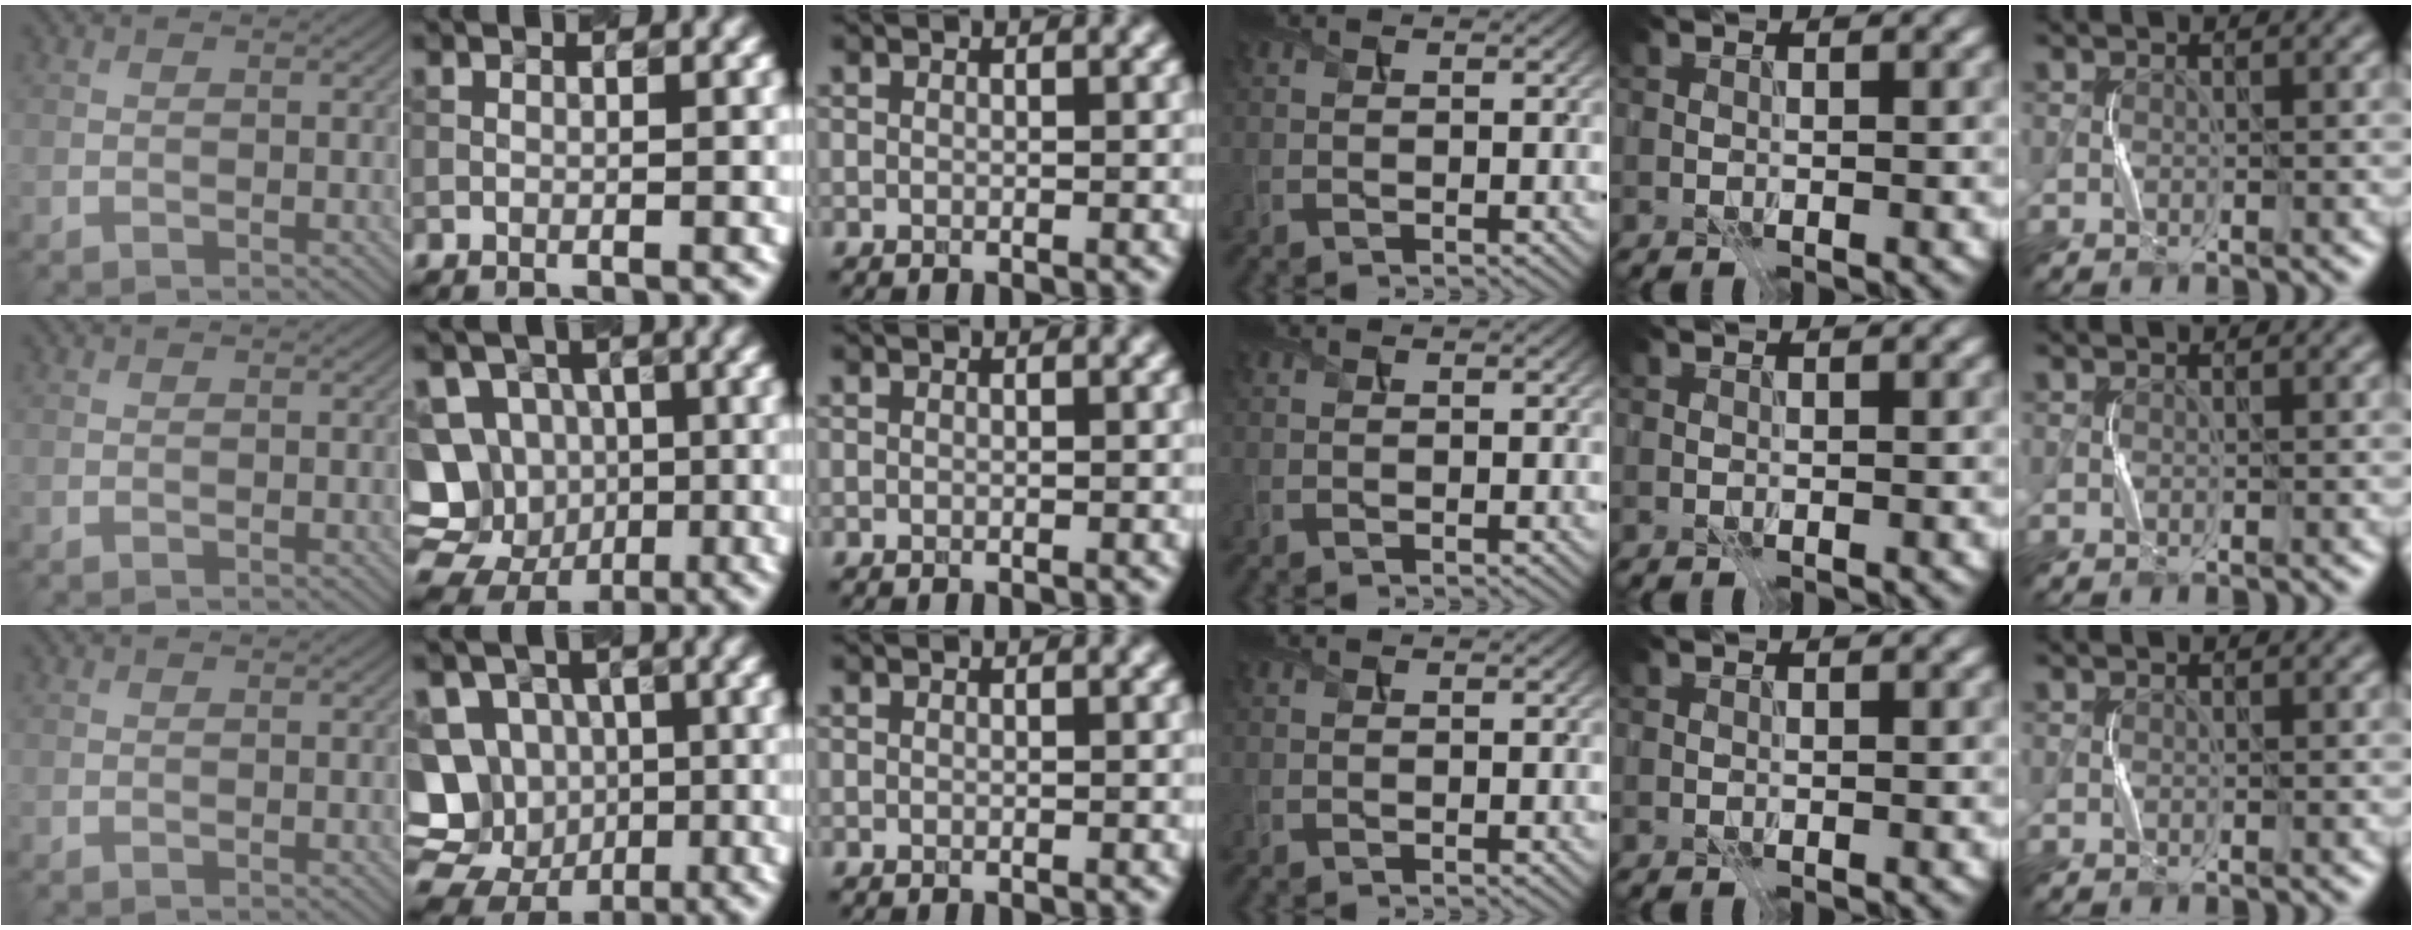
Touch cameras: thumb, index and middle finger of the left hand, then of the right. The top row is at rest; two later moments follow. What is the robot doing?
{"motion": "press", "object": "toy piano key"}